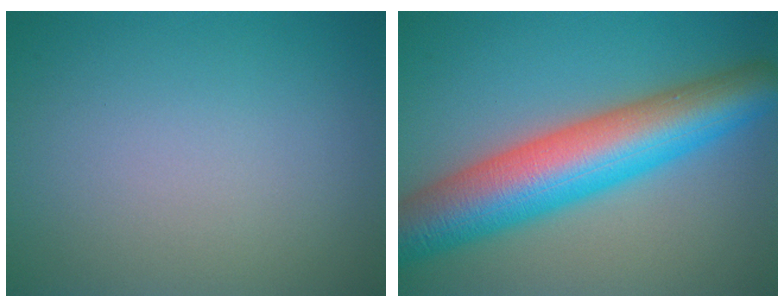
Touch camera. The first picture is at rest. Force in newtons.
{"total": 11.0, "press": 11.0, "slide": 0.1}